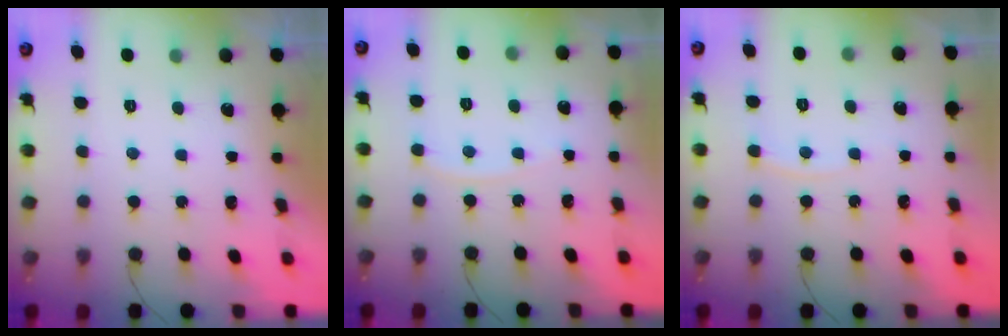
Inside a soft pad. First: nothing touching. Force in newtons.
{"total": 3.7, "press": 3.7, "slide": 0.6}
{"total": 3.5, "press": 3.5, "slide": 0.5}